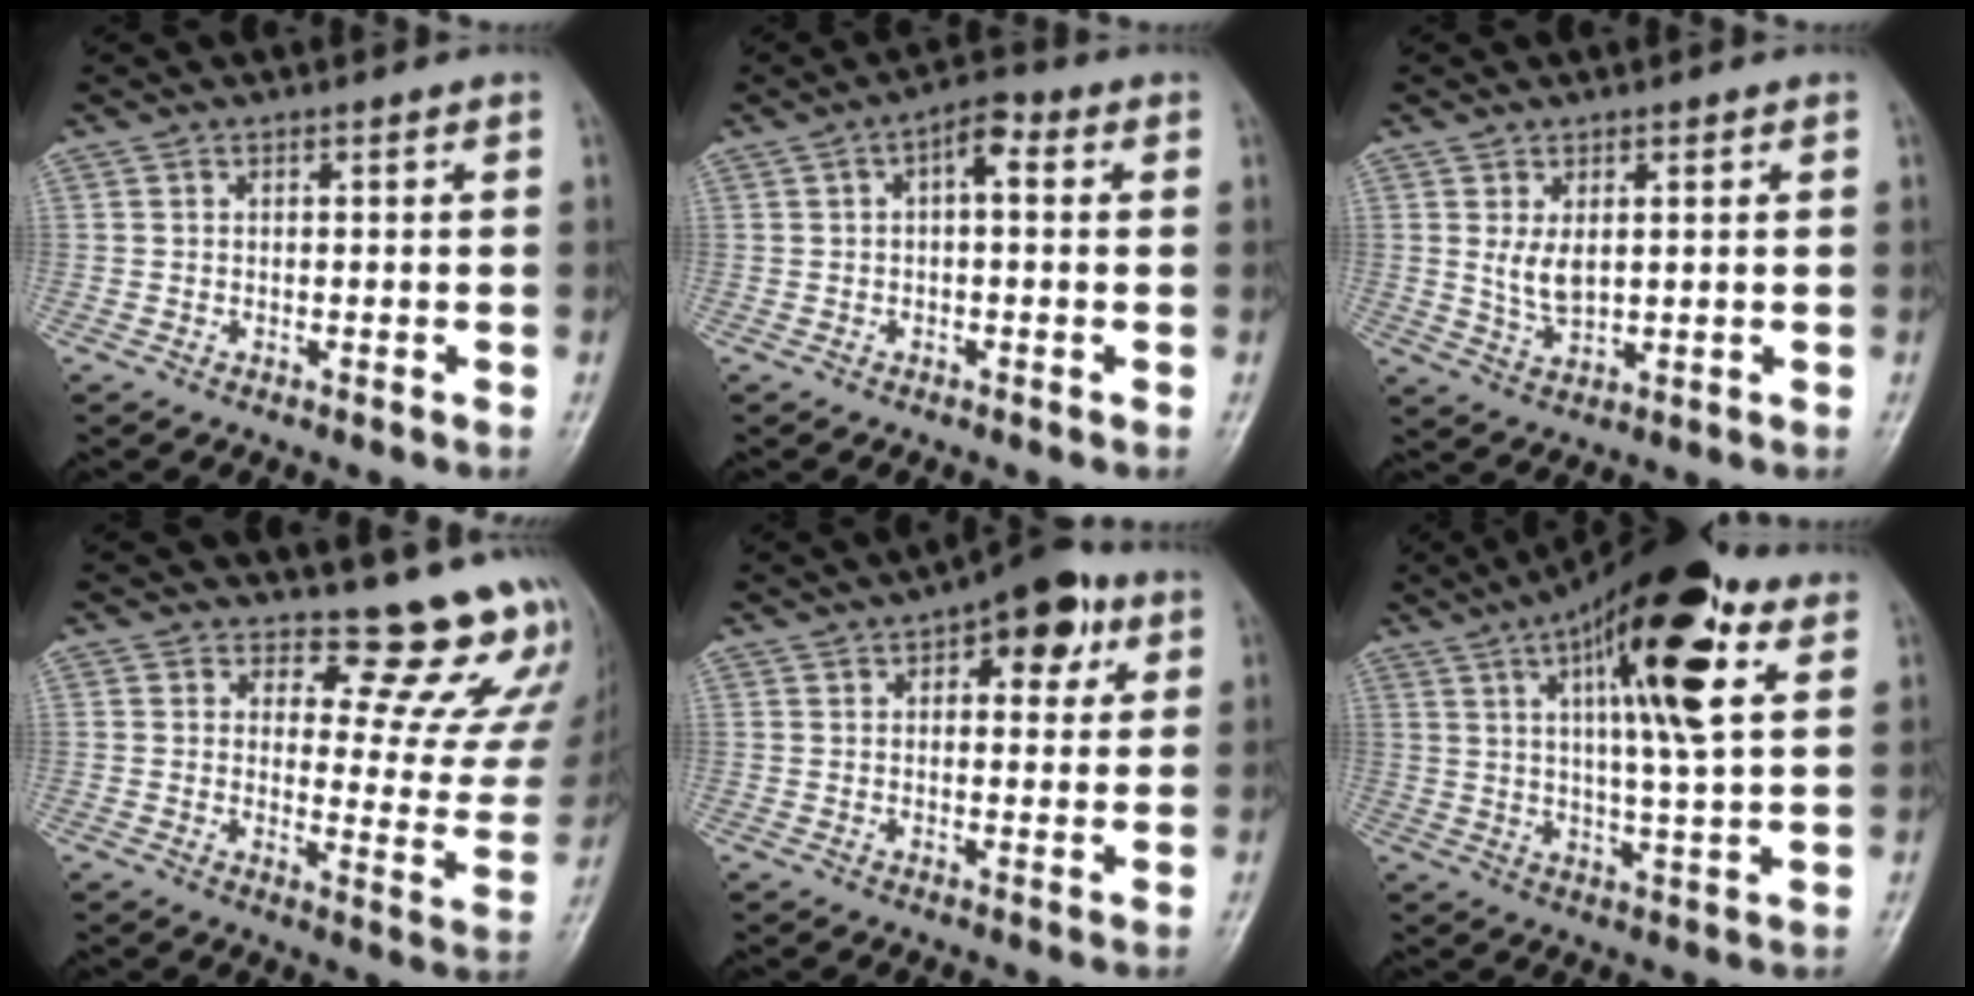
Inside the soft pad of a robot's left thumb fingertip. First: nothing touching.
{"total": 4.9, "force": [1.0, 2.3, 4.2], "torque": [-0.054, 0.019, 0.006]}
{"total": 4.7, "force": [1.1, 2.7, 3.7], "torque": [-0.062, -0.012, 0.028]}
{"total": 13.8, "force": [13.0, 3.5, 2.9], "torque": [0.006, -0.155, 0.138]}
{"total": 10.8, "force": [5.0, 5.4, 7.9], "torque": [-0.064, -0.004, 0.060]}
{"total": 19.1, "force": [7.6, 4.9, 16.8], "torque": [-0.251, -0.010, 0.115]}